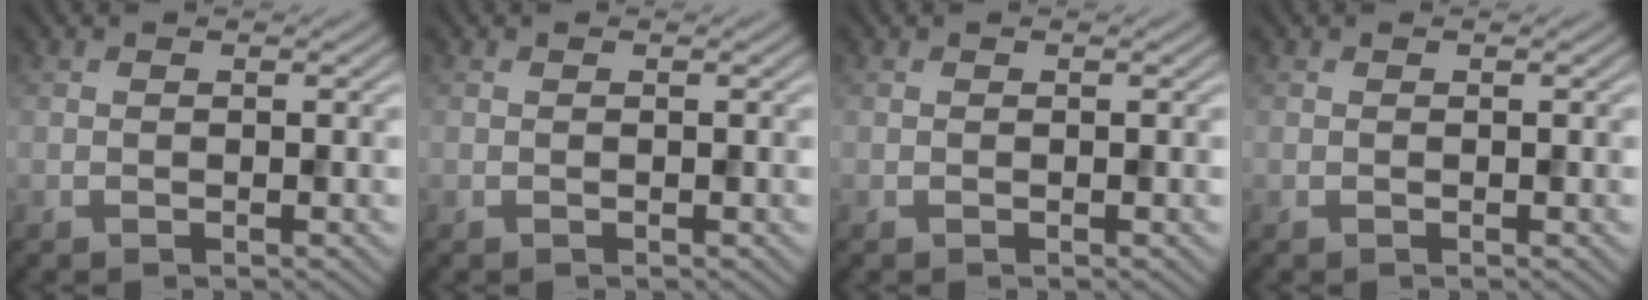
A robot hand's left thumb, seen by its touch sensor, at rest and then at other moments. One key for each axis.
{"total": 0.0}
{"total": 0.0}
{"total": 0.0}